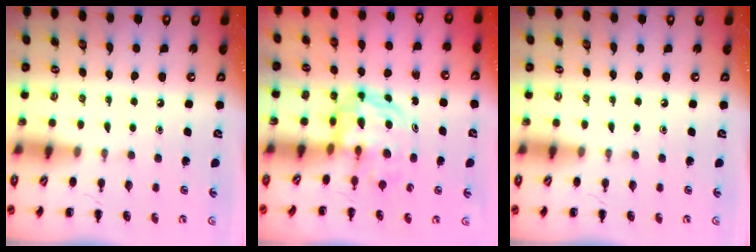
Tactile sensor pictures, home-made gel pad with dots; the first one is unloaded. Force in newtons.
{"total": 4.9, "press": 4.8, "slide": 1.1}
{"total": 0.0}